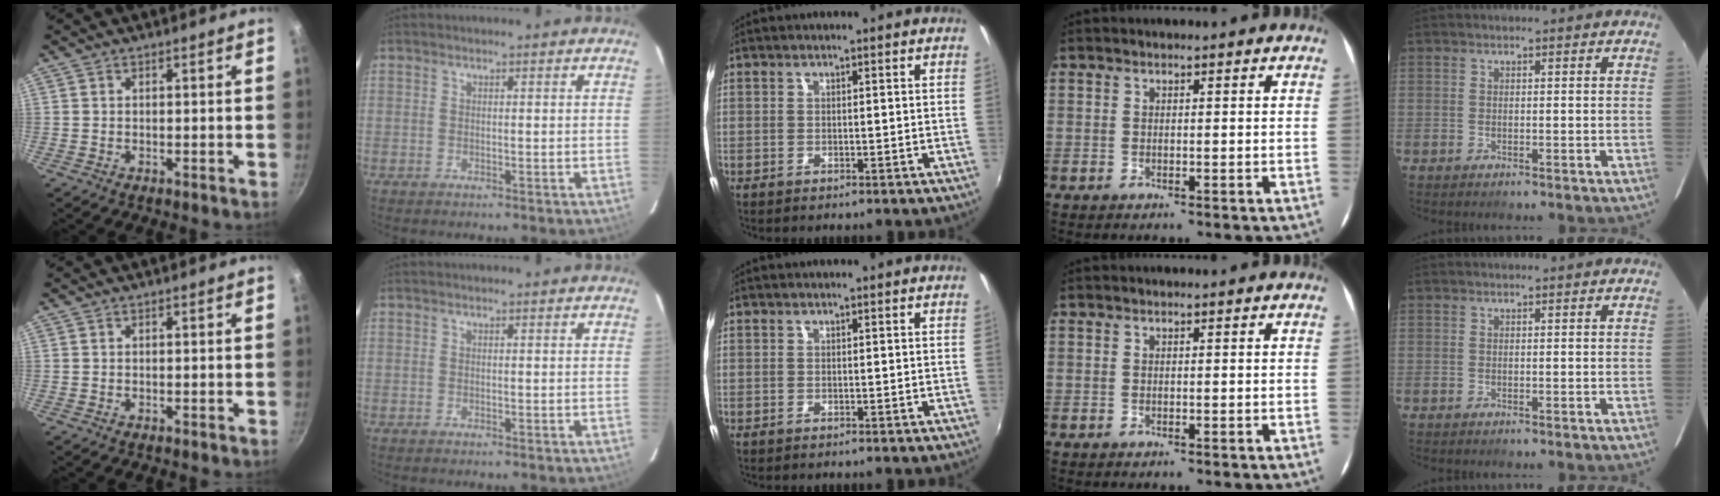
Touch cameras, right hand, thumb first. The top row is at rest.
{}